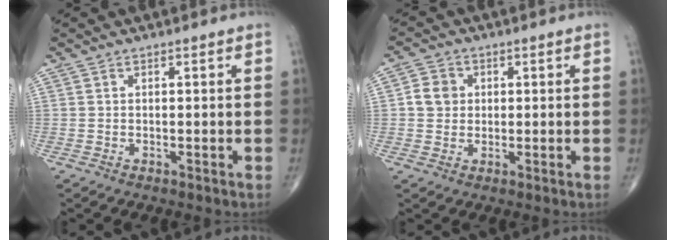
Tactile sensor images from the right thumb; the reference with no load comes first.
{"total": 4.6, "force": [0.6, 4.1, 1.9], "torque": [-0.018, 0.005, 0.005]}